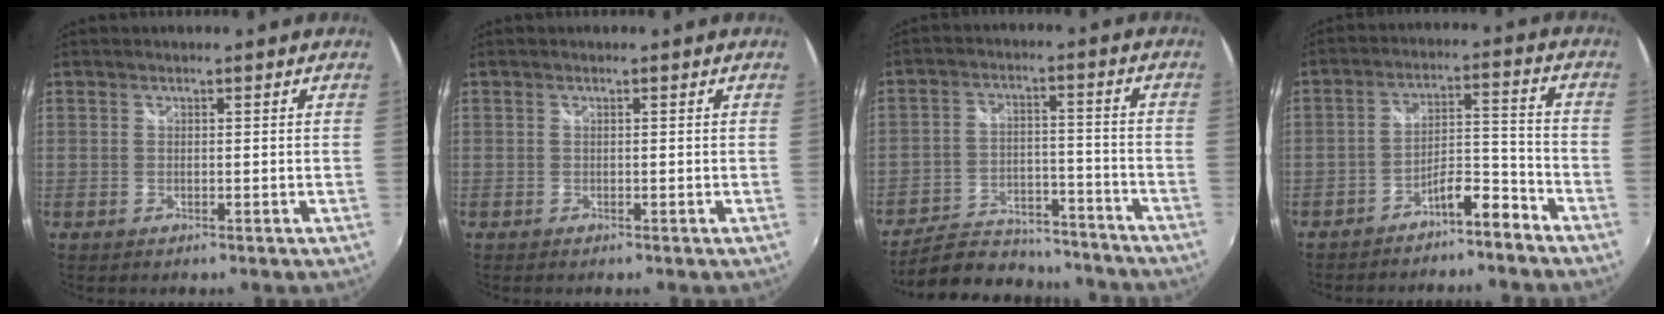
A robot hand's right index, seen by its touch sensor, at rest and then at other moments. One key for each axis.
{"total": 0.0}
{"total": 18.8, "fx": -16.5, "fy": 6.7, "fz": 6.1, "tx": -0.133, "ty": 0.016, "tz": -0.224}
{"total": 6.6, "fx": -5.7, "fy": 1.0, "fz": 3.2, "tx": -0.056, "ty": 0.022, "tz": -0.089}